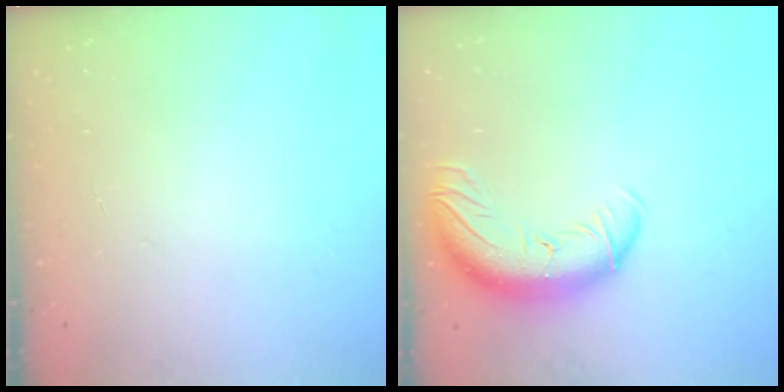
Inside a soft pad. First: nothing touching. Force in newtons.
{"total": 14.6, "press": 14.1, "slide": 3.6}